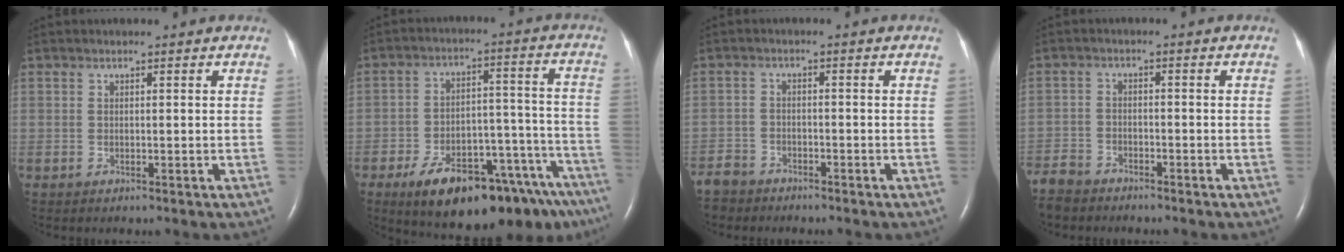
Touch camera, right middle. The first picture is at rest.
{"total": 21.5, "force": [-15.3, 7.0, 13.4], "torque": [-0.113, 0.035, -0.214]}
{"total": 4.6, "force": [-4.3, 1.9, -0.1], "torque": [0.001, -0.006, -0.084]}
{"total": 5.5, "force": [-5.1, 1.9, 0.8], "torque": [-0.017, -0.013, -0.100]}